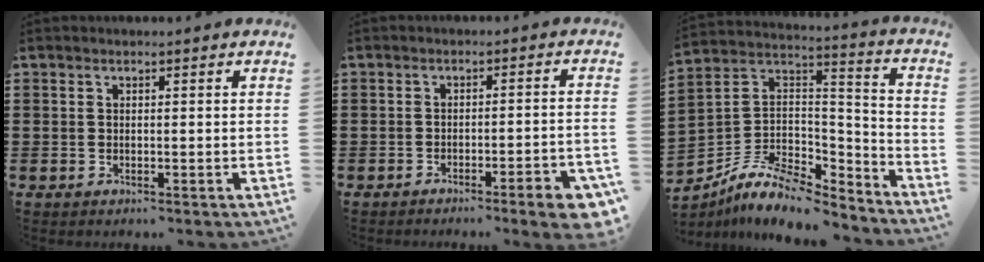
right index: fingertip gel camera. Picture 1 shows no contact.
{"total": 4.4, "force": [-3.1, 0.1, 3.1], "torque": [-0.047, -0.011, -0.055]}
{"total": 9.7, "force": [-7.5, 3.9, 4.8], "torque": [-0.102, 0.014, -0.145]}